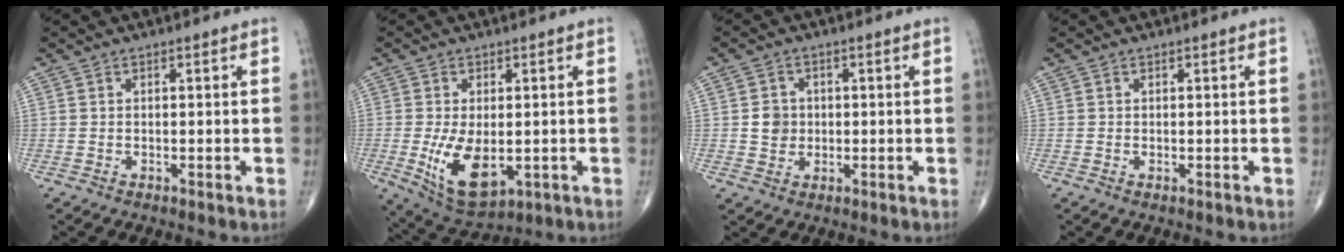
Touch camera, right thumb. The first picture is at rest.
{"total": 10.6, "force": [-1.8, 5.6, 8.8], "torque": [-0.152, -0.018, -0.014]}
{"total": 3.8, "force": [0.1, 3.5, 1.6], "torque": [-0.010, 0.004, 0.001]}
{"total": 0.0}